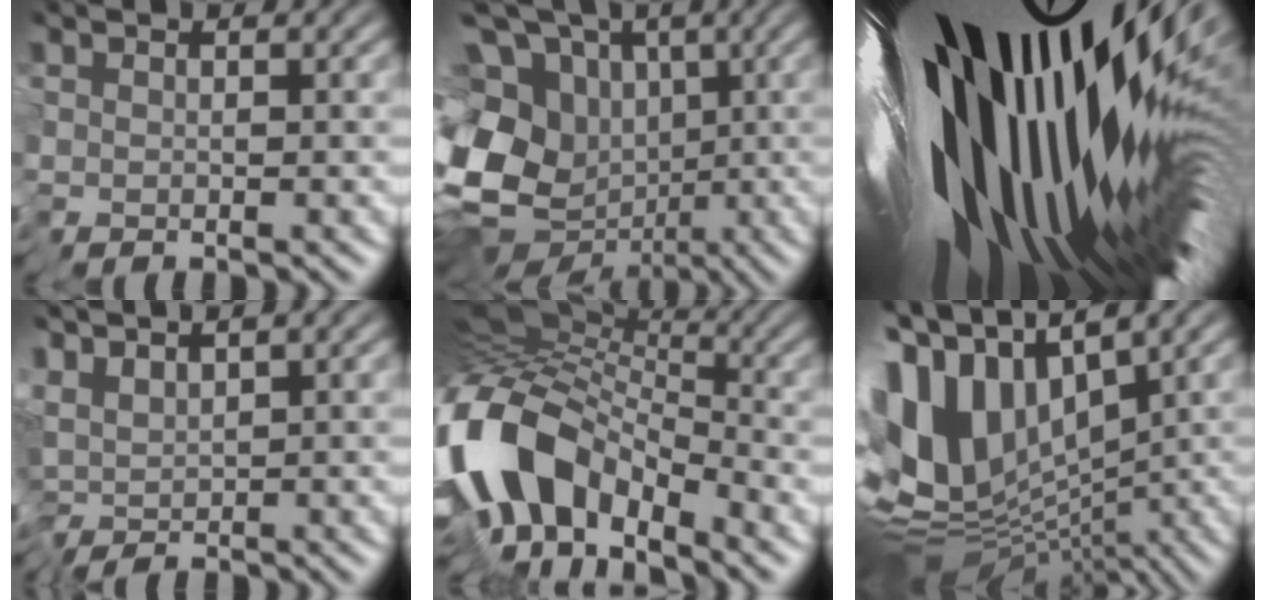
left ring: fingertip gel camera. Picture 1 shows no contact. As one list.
[{"total": 16.3, "force": [-2.9, 13.2, 9.1], "torque": [-0.202, 0.007, -0.067]}, {"total": 19.2, "force": [1.6, 5.9, 18.2], "torque": [-0.258, -0.045, 0.021]}, {"total": 2.0, "force": [0.6, 0.0, 2.0], "torque": [-0.038, 0.008, 0.001]}, {"total": 12.2, "force": [-5.5, 6.8, 8.5], "torque": [-0.172, 0.000, -0.112]}, {"total": 12.9, "force": [0.4, 7.7, 10.4], "torque": [-0.229, 0.002, 0.018]}]